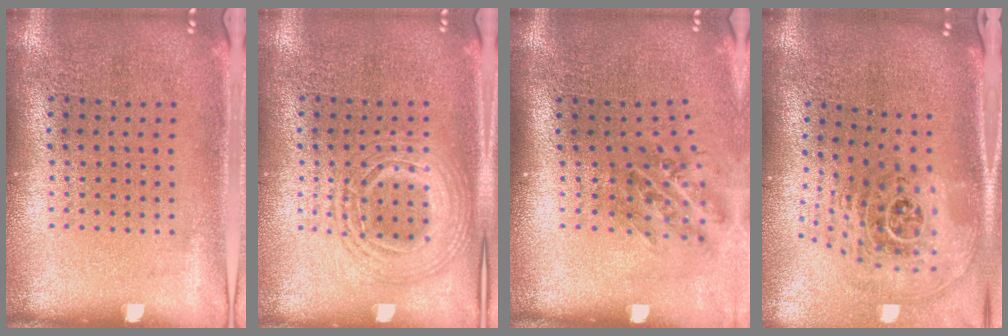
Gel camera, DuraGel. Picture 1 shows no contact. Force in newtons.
{"total": 1.7, "press": 1.7, "slide": 0.1}
{"total": 1.1, "press": 1.0, "slide": 0.6}
{"total": 2.6, "press": 1.8, "slide": 1.9}